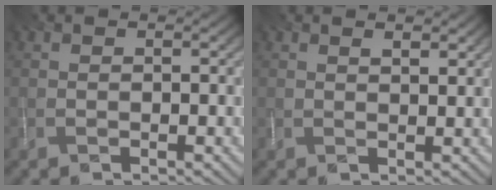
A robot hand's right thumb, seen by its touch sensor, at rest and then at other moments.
{"total": 1.7, "force": [1.1, 0.6, 1.1], "torque": [-0.021, -0.003, 0.024]}